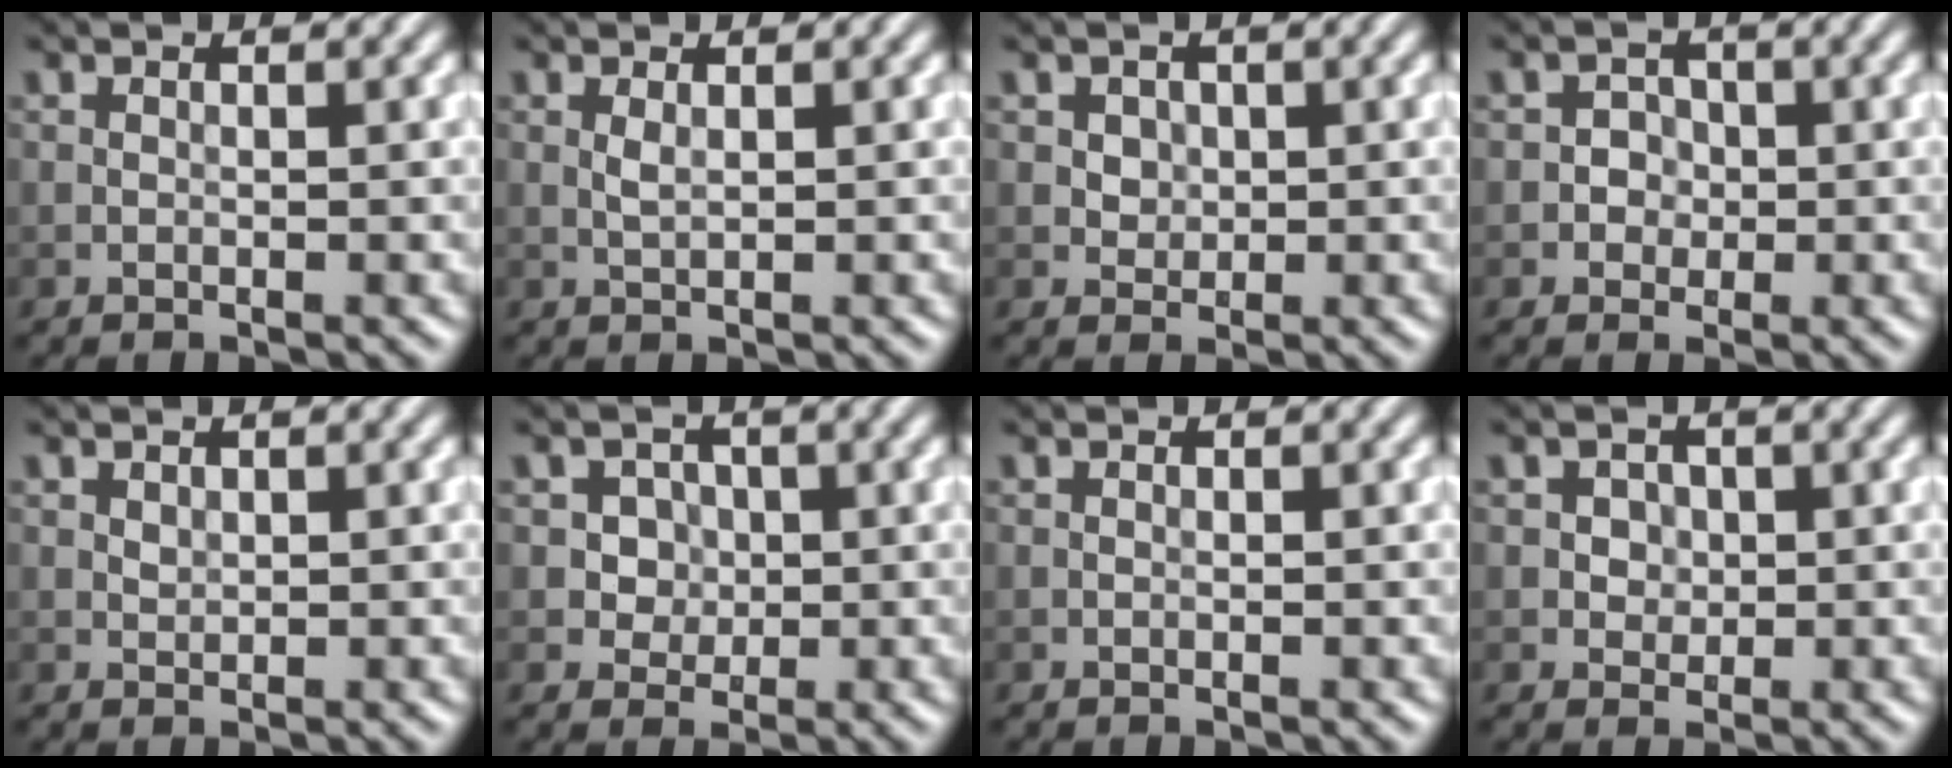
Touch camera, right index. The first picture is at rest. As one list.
[{"total": 0.9, "force": [0.3, 0.3, 0.8], "torque": [-0.020, 0.000, 0.006]}, {"total": 1.7, "force": [0.6, 1.5, 0.7], "torque": [-0.015, 0.003, 0.020]}, {"total": 1.6, "force": [-0.2, 1.6, 0.4], "torque": [0.017, 0.000, -0.011]}, {"total": 0.6, "force": [0.4, 0.4, 0.3], "torque": [-0.008, -0.002, 0.009]}, {"total": 2.8, "force": [0.6, 2.5, 1.1], "torque": [-0.008, -0.002, 0.012]}, {"total": 0.0}, {"total": 1.8, "force": [0.5, 1.6, 0.7], "torque": [-0.006, 0.000, 0.012]}]